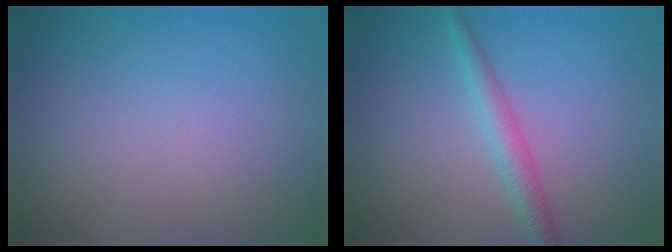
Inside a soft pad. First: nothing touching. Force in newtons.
{"total": 2.5, "press": 2.5, "slide": 0.1}